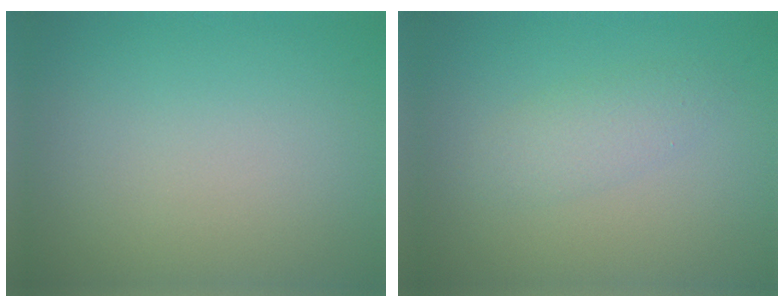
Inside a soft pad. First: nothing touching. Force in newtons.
{"total": 2.0, "press": 2.0, "slide": 0.1}